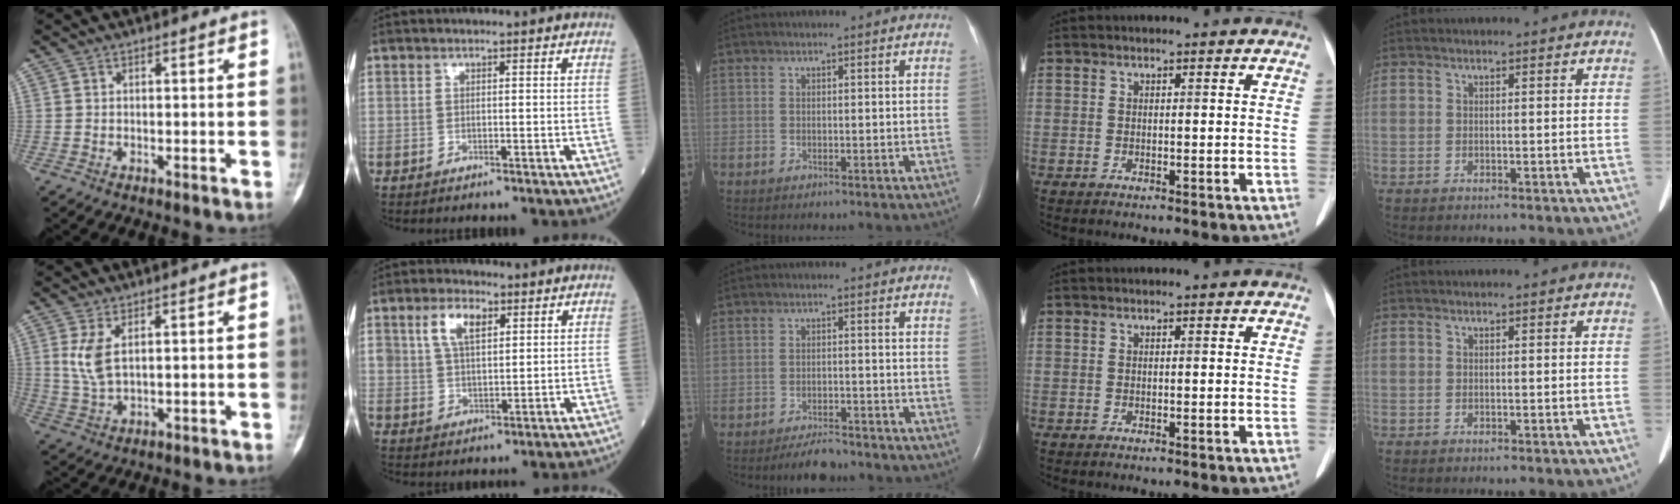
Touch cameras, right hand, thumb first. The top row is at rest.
{"thumb": {"total": 5.3, "force": [1.7, 2.3, 4.5], "torque": [-0.102, -0.008, 0.044]}, "index": {"total": 6.1, "force": [2.7, 3.0, 4.6], "torque": [-0.094, 0.011, 0.056]}, "middle": {"total": 4.0, "force": [-3.6, 1.0, 1.4], "torque": [-0.028, -0.007, -0.060]}}